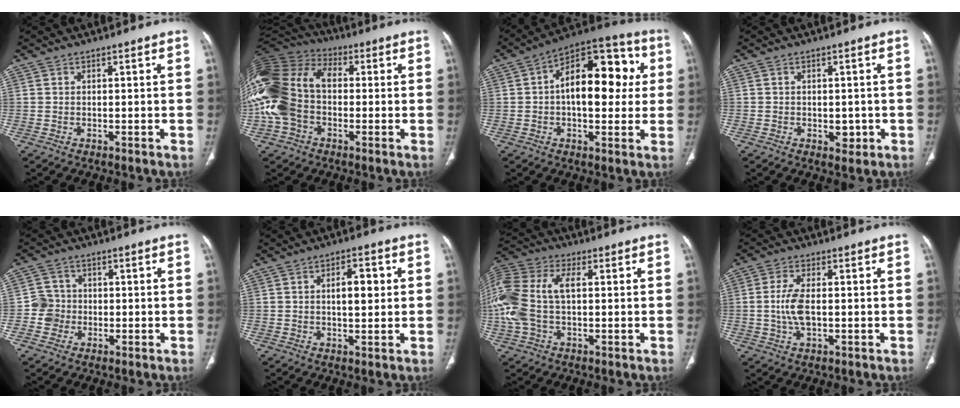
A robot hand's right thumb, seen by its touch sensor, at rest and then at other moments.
{"total": 21.4, "force": [-1.5, 15.2, 15.0], "torque": [-0.354, 0.037, -0.028]}
{"total": 18.7, "force": [2.5, 10.1, 15.5], "torque": [-0.190, 0.035, 0.029]}
{"total": 2.5, "force": [-0.6, 1.9, 1.5], "torque": [-0.005, 0.001, -0.003]}
{"total": 4.1, "force": [-0.9, 4.0, 0.4], "torque": [0.018, 0.012, -0.024]}
{"total": 5.8, "force": [1.1, 2.6, 5.1], "torque": [-0.068, 0.004, 0.015]}
{"total": 15.3, "force": [0.9, 8.8, 12.5], "torque": [-0.309, 0.031, 0.017]}
{"total": 6.0, "force": [-0.3, 2.8, 5.3], "torque": [-0.119, 0.001, -0.007]}